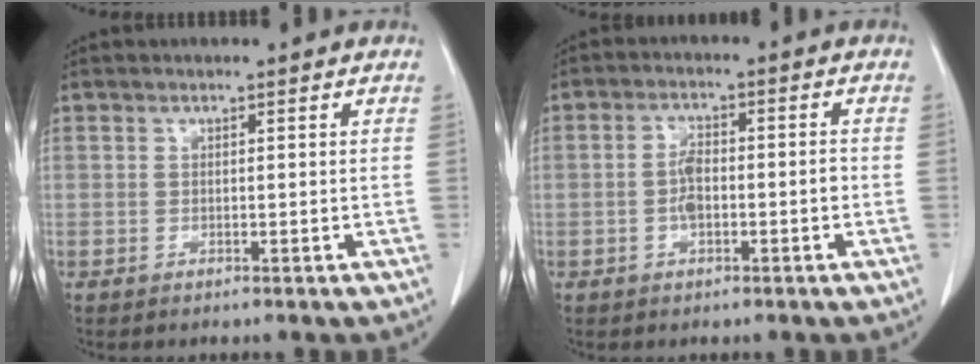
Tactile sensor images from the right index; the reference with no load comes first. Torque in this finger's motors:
{"motor_torque": [0.87, -0.39, 0.48, 0.08]}